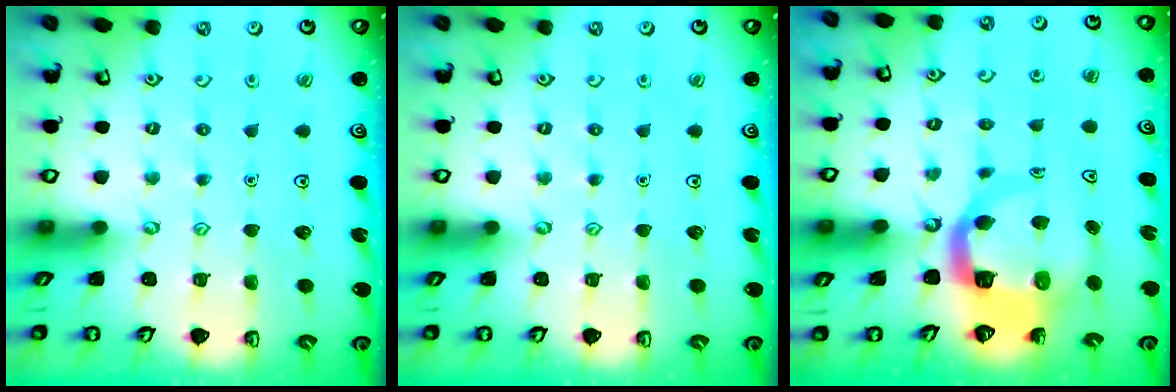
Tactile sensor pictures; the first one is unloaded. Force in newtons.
{"total": 0.0}
{"total": 8.0, "press": 7.9, "slide": 1.0}